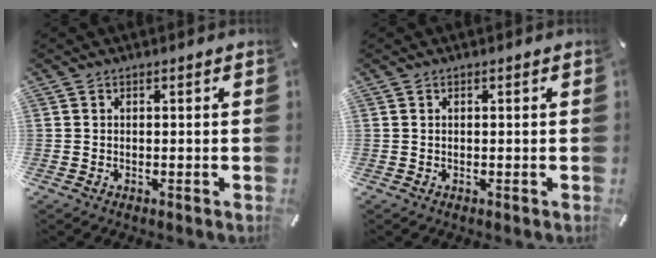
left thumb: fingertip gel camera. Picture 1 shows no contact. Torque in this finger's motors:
{"motor_torque": [0.21, 0.25, 0.00, 0.10, 0.02]}